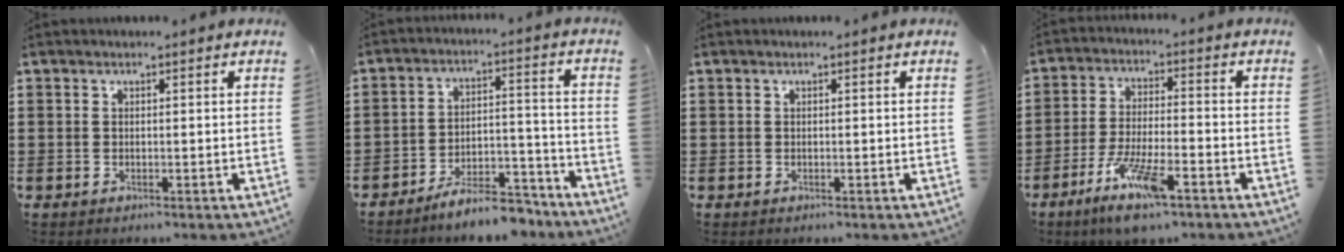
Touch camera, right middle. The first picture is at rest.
{"total": 7.7, "force": [-7.2, 1.3, 2.5], "torque": [-0.027, 0.025, -0.133]}
{"total": 0.0}
{"total": 9.0, "force": [-5.8, 1.7, 6.6], "torque": [-0.141, -0.008, -0.109]}